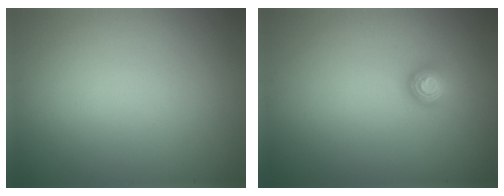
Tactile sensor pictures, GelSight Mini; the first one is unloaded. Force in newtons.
{"total": 1.1, "press": 1.1, "slide": 0.4}